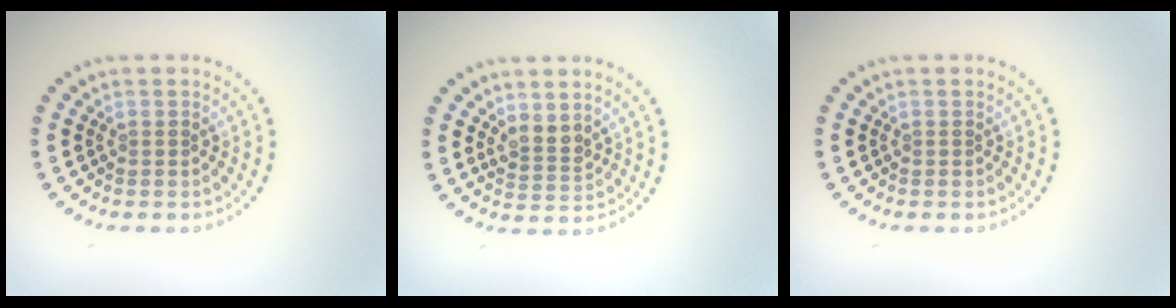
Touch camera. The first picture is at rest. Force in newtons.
{"total": 2.0, "press": 1.7, "slide": 1.2}
{"total": 0.0}